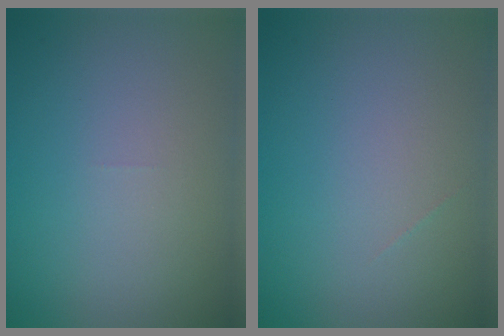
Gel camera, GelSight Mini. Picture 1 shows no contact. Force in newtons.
{"total": 0.0}